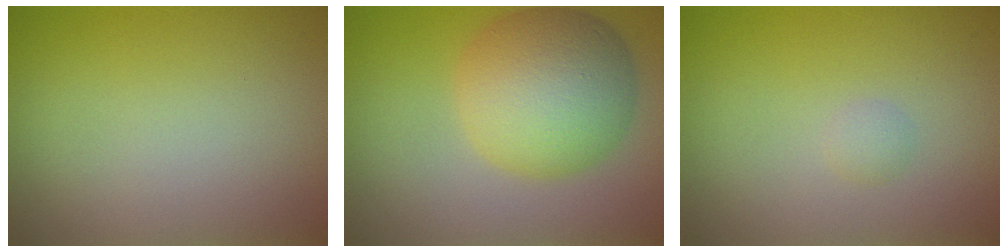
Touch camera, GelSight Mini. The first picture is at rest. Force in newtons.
{"total": 8.4, "press": 8.4, "slide": 0.3}
{"total": 0.7, "press": 0.7, "slide": 0.1}